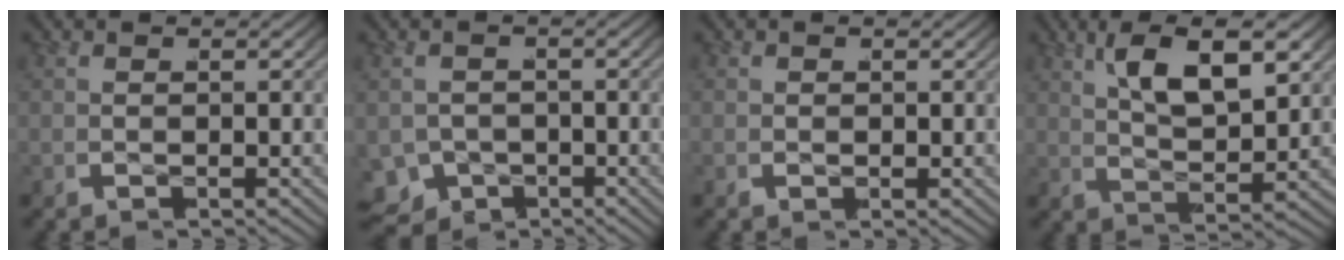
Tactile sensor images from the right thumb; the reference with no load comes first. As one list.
[{"total": 6.9, "force": [-3.2, 5.7, 2.3], "torque": [-0.060, -0.044, -0.037]}, {"total": 0.0}, {"total": 6.1, "force": [2.8, 1.5, 5.2], "torque": [-0.087, 0.016, 0.047]}]